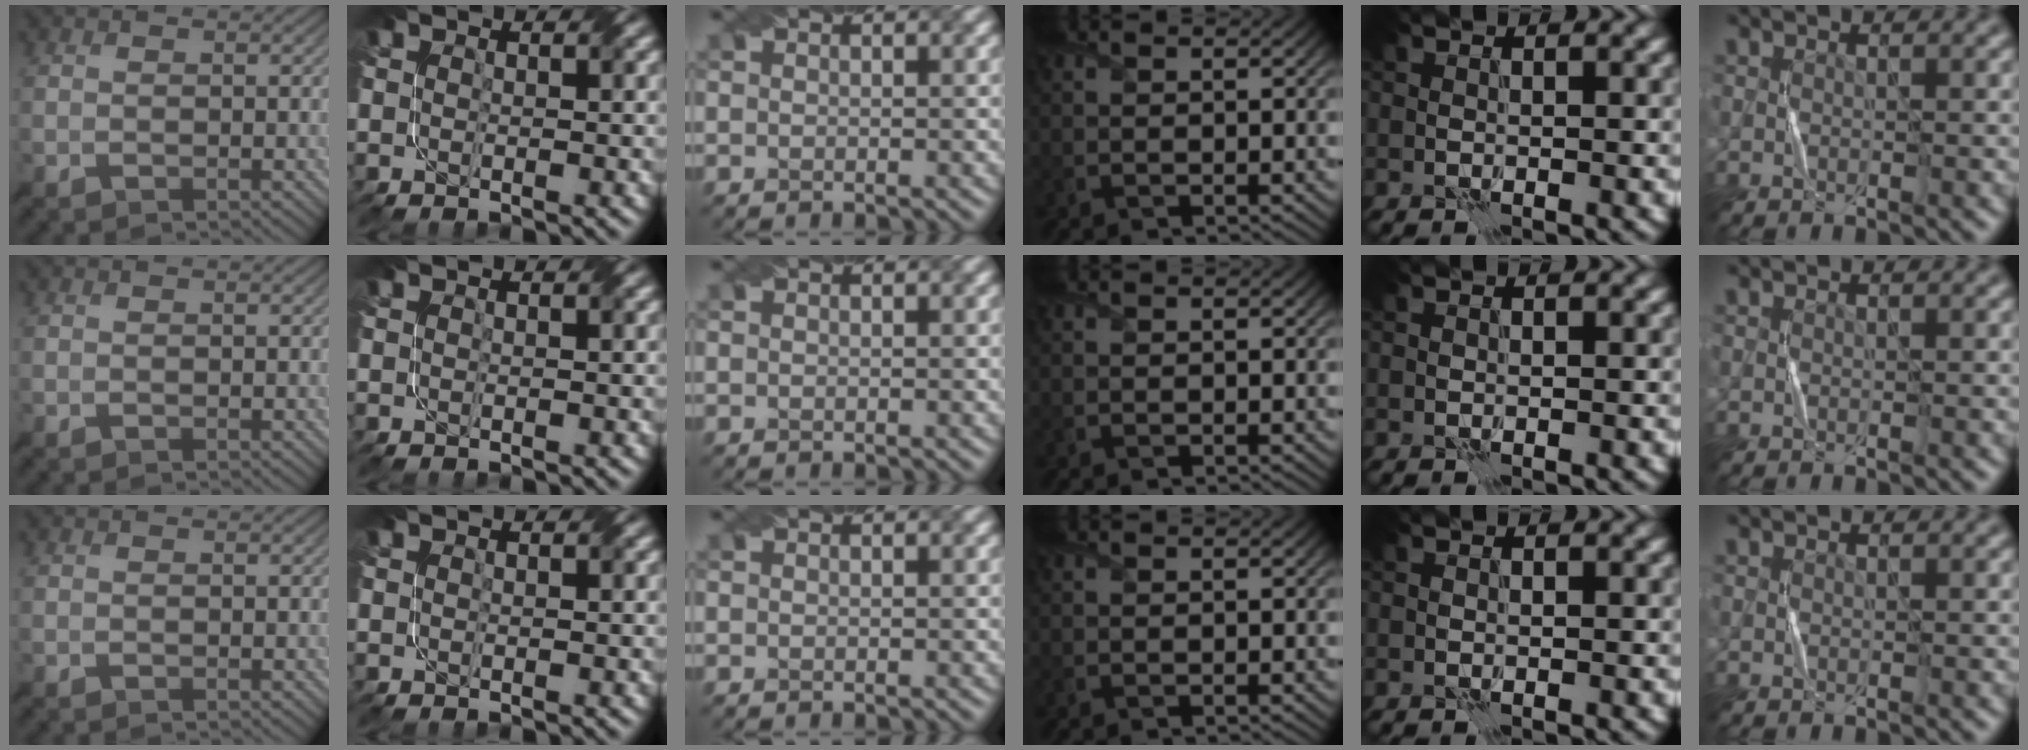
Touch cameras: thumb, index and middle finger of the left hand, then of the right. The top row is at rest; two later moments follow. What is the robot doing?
{"motion": "fold", "object": "coffee filter"}